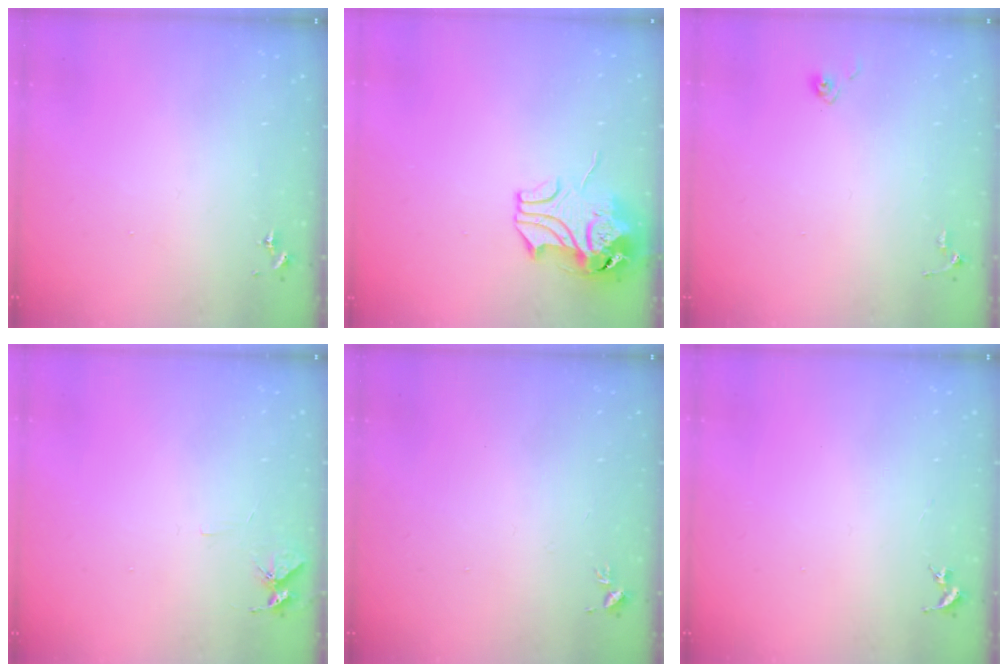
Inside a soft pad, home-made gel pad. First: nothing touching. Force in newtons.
{"total": 10.6, "press": 10.5, "slide": 1.8}
{"total": 4.8, "press": 4.8, "slide": 0.4}
{"total": 5.4, "press": 5.4, "slide": 0.6}
{"total": 3.4, "press": 3.3, "slide": 0.5}
{"total": 0.0}